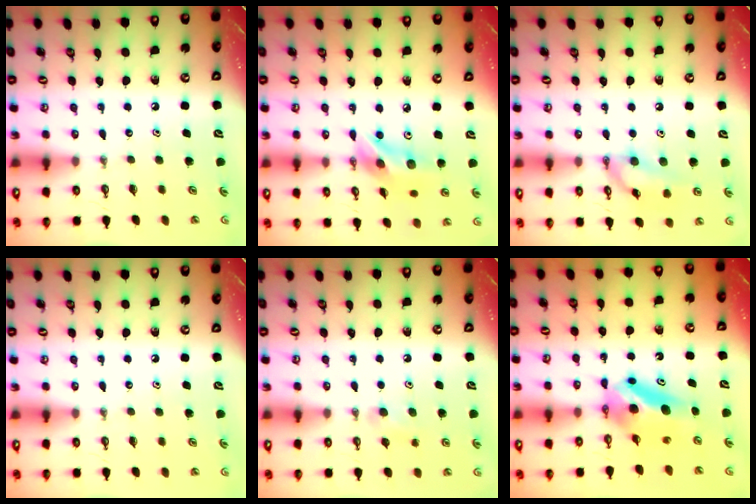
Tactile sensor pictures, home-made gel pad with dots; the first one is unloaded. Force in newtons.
{"total": 12.9, "press": 12.8, "slide": 1.0}
{"total": 11.5, "press": 11.4, "slide": 0.9}
{"total": 0.0}
{"total": 8.1, "press": 3.9, "slide": 7.0}
{"total": 7.2, "press": 6.6, "slide": 2.8}